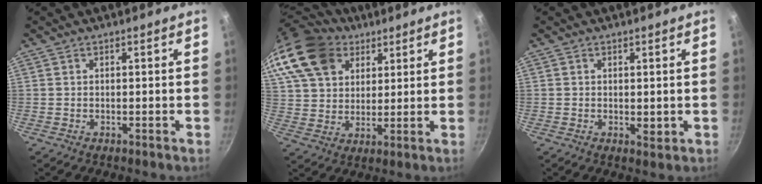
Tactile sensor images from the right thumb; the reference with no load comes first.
{"total": 21.3, "force": [11.5, 15.0, 9.8], "torque": [-0.205, 0.011, 0.215]}
{"total": 1.8, "force": [0.1, 1.0, 1.5], "torque": [-0.022, -0.004, 0.001]}